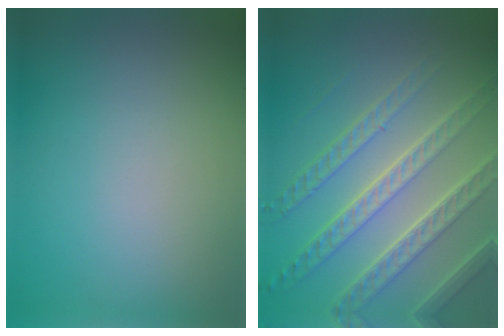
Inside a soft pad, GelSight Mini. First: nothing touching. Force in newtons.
{"total": 7.5, "press": 5.3, "slide": 5.3}